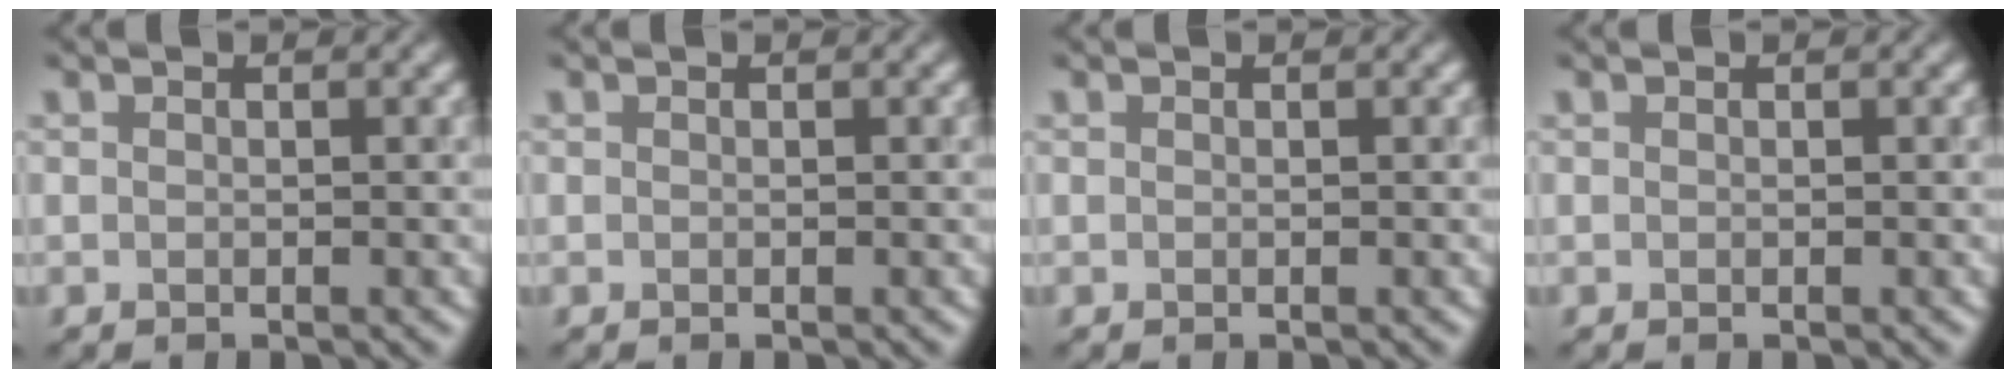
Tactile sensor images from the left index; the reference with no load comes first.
{"total": 0.0}
{"total": 0.0}
{"total": 0.0}